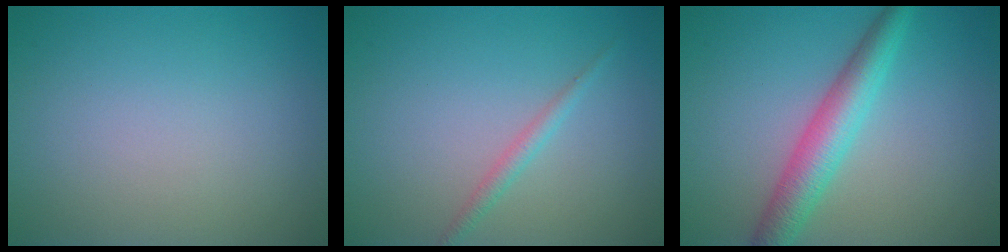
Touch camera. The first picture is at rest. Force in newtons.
{"total": 1.3, "press": 1.3, "slide": 0.0}
{"total": 4.5, "press": 4.5, "slide": 0.1}